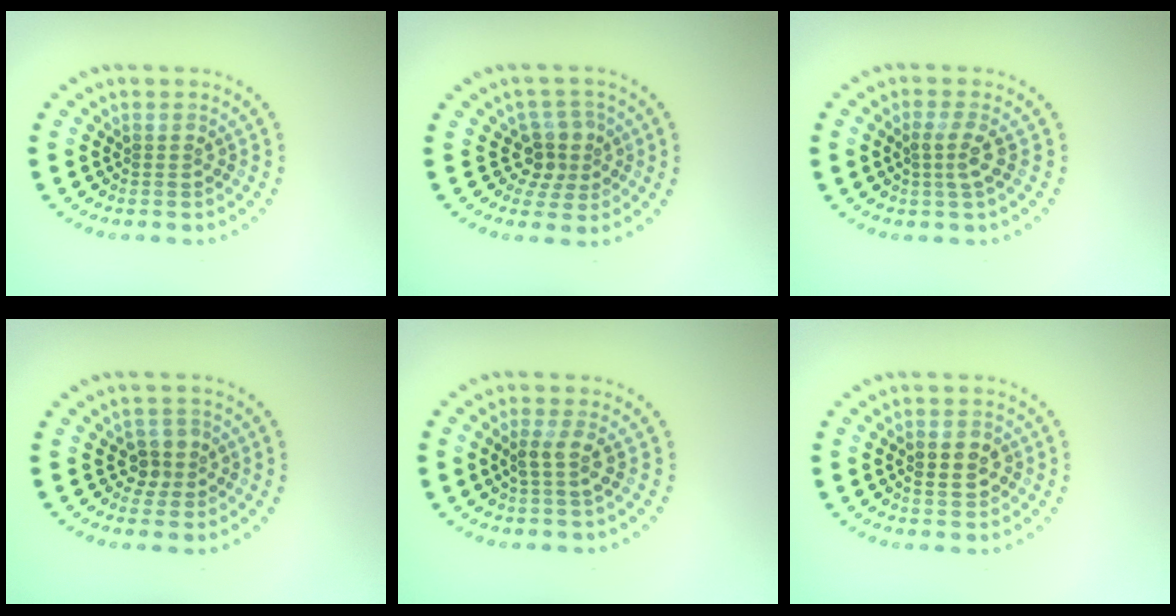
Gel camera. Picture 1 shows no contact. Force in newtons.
{"total": 3.0, "press": 2.5, "slide": 1.6}
{"total": 1.8, "press": 1.3, "slide": 1.3}
{"total": 2.5, "press": 2.3, "slide": 1.0}
{"total": 1.8, "press": 1.5, "slide": 1.0}
{"total": 2.7, "press": 2.7, "slide": 0.1}